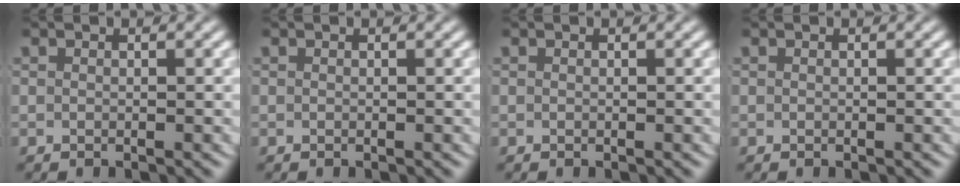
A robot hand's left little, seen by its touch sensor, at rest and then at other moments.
{"total": 0.0}
{"total": 0.0}
{"total": 0.0}